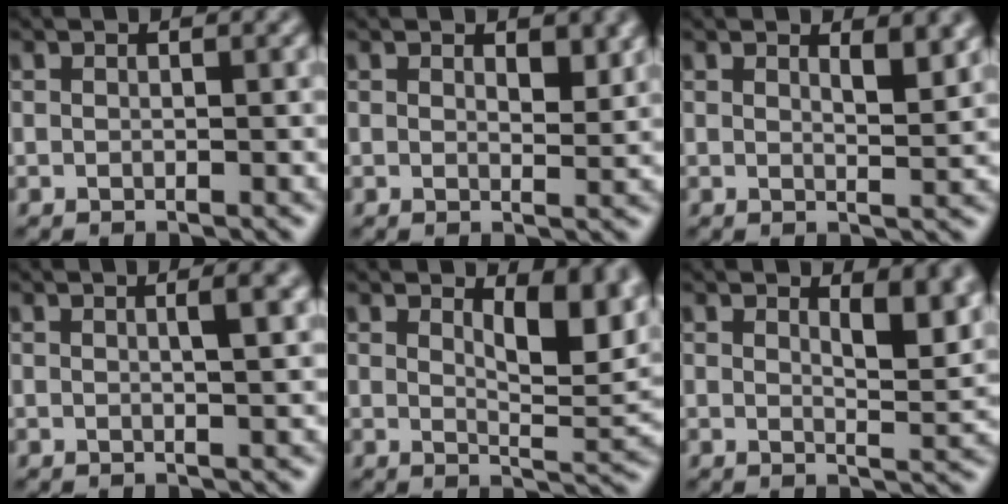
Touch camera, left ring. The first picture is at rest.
{"total": 1.8, "force": [1.0, 0.8, 1.2], "torque": [-0.015, -0.007, 0.020]}
{"total": 2.5, "force": [1.5, 0.7, 1.9], "torque": [-0.023, -0.005, 0.027]}
{"total": 2.4, "force": [0.7, 0.7, 2.1], "torque": [-0.021, 0.007, 0.004]}
{"total": 5.6, "force": [2.7, 2.1, 4.5], "torque": [-0.061, -0.007, 0.040]}
{"total": 4.3, "force": [2.2, 1.4, 3.4], "torque": [-0.046, -0.006, 0.037]}